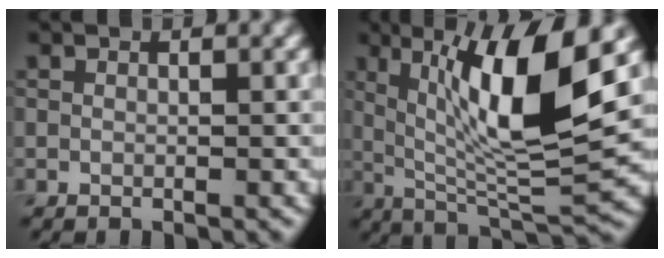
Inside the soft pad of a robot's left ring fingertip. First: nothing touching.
{"total": 11.4, "force": [3.0, 2.4, 10.7], "torque": [-0.170, -0.009, 0.060]}